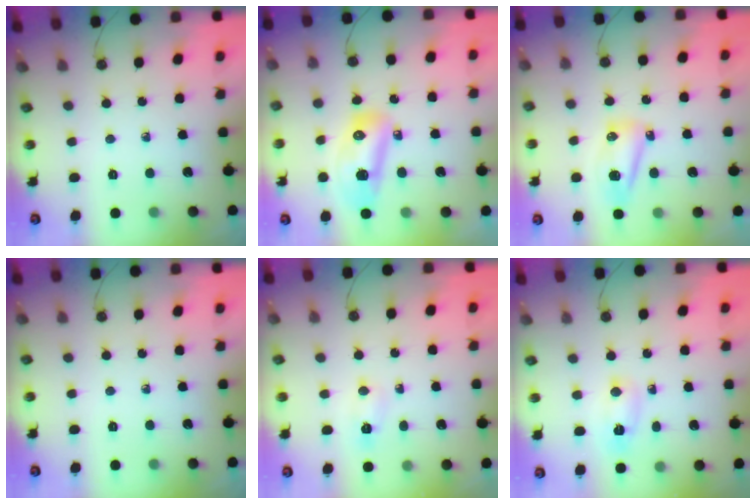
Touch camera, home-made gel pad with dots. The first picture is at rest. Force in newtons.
{"total": 12.4, "press": 12.3, "slide": 1.5}
{"total": 8.4, "press": 5.3, "slide": 6.5}
{"total": 0.0}
{"total": 5.3, "press": 5.3, "slide": 0.6}
{"total": 3.3, "press": 3.0, "slide": 1.4}